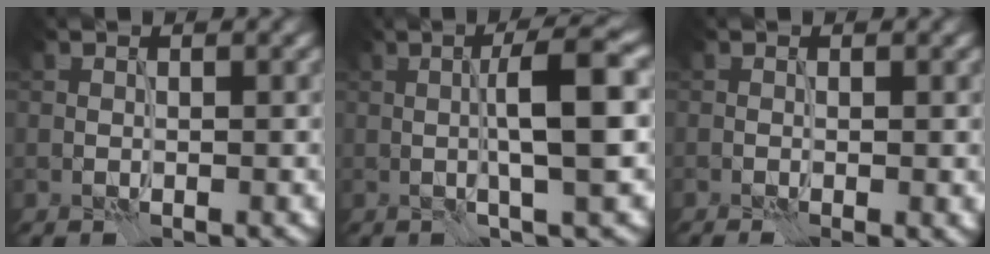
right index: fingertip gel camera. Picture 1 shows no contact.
{"total": 5.9, "force": [0.0, 0.7, 5.8], "torque": [-0.090, 0.014, -0.003]}
{"total": 1.7, "force": [-0.5, 0.1, 1.7], "torque": [-0.024, -0.004, -0.009]}